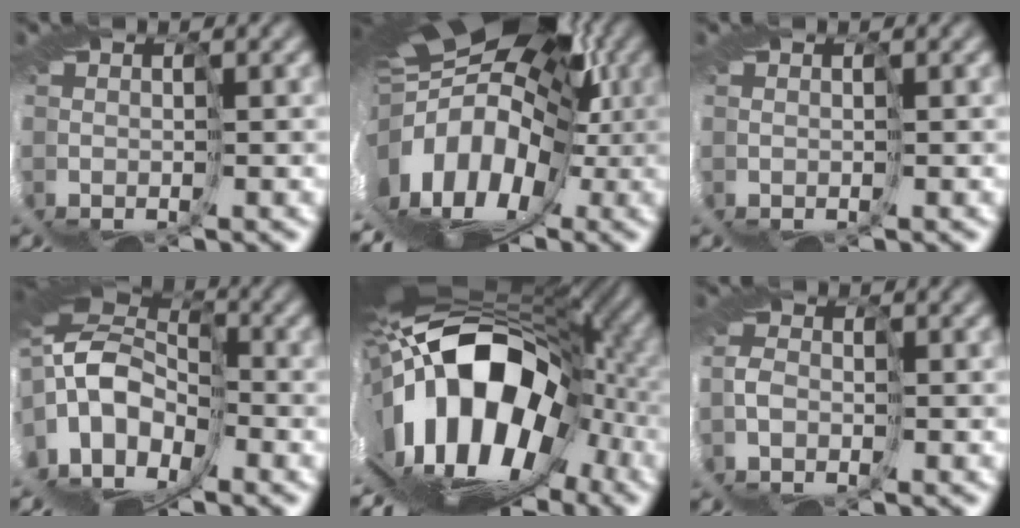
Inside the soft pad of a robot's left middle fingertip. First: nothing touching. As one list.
[{"total": 14.4, "force": [1.6, 8.6, 11.4], "torque": [-0.160, 0.034, -0.008]}, {"total": 0.0}, {"total": 8.8, "force": [2.0, 5.4, 6.6], "torque": [-0.131, 0.005, 0.038]}, {"total": 14.3, "force": [0.7, 7.1, 12.4], "torque": [-0.200, 0.016, -0.009]}, {"total": 1.8, "force": [-0.7, 1.5, 0.8], "torque": [-0.028, 0.004, -0.016]}]